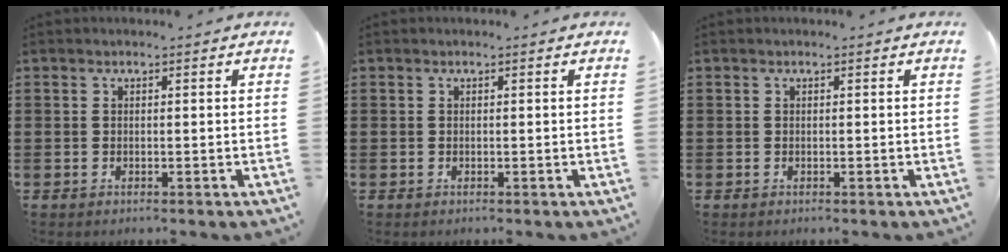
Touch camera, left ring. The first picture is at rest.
{"total": 0.0}
{"total": 0.0}